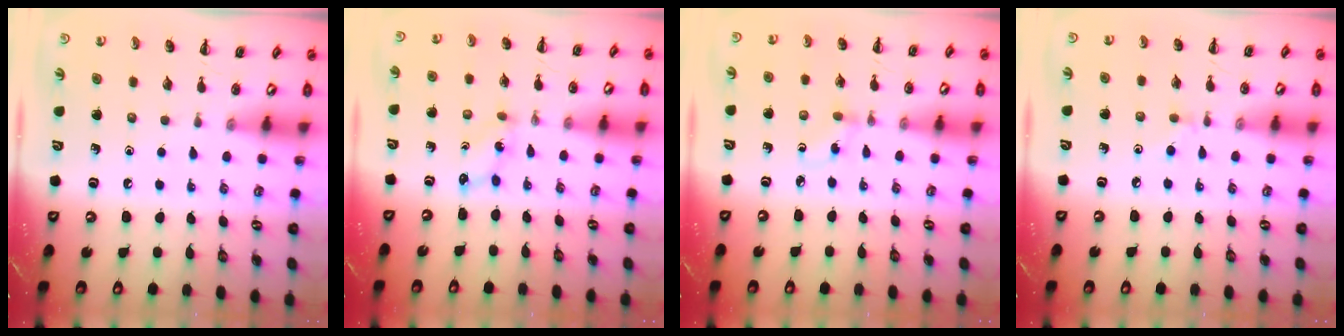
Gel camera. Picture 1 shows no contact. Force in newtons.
{"total": 3.0, "press": 2.9, "slide": 0.9}
{"total": 2.4, "press": 2.1, "slide": 1.1}
{"total": 3.2, "press": 3.0, "slide": 1.3}